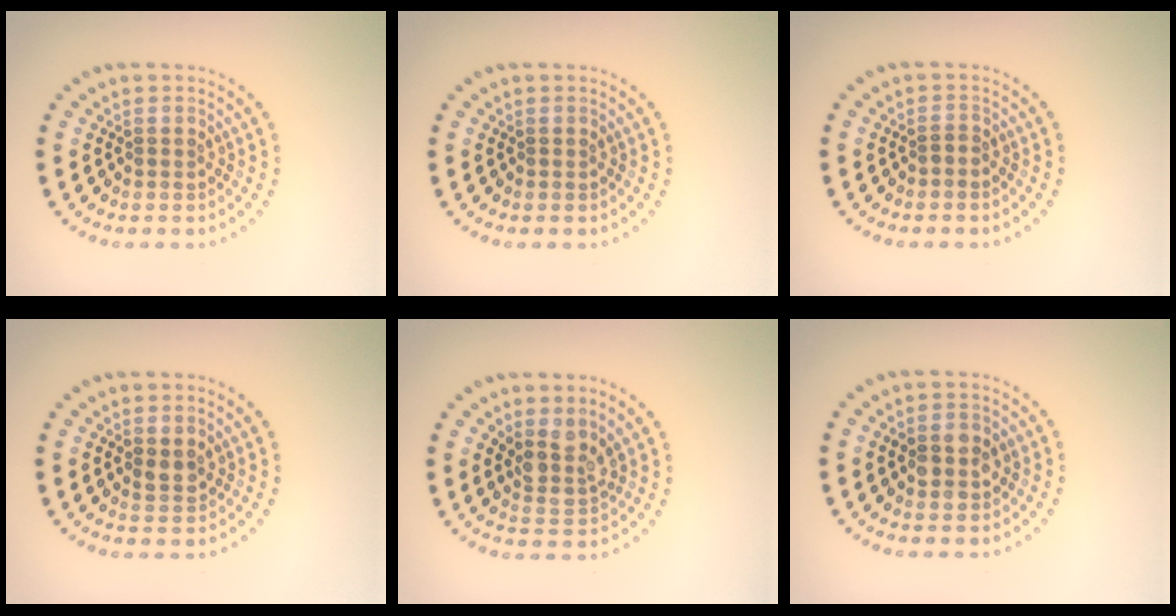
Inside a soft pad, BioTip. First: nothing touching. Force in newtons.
{"total": 0.0}
{"total": 0.5, "press": 0.3, "slide": 0.4}
{"total": 1.3, "press": 1.3, "slide": 0.4}
{"total": 2.9, "press": 2.2, "slide": 1.8}
{"total": 2.4, "press": 2.4, "slide": 0.1}